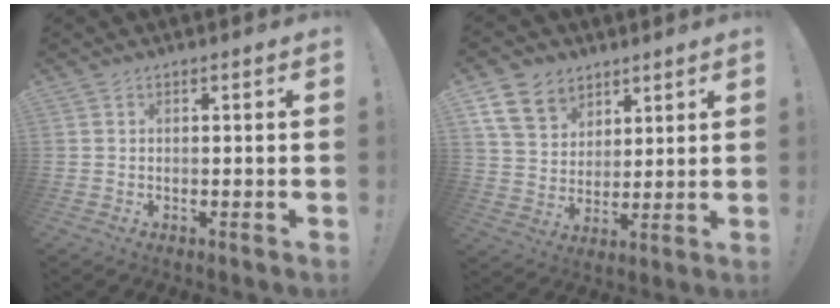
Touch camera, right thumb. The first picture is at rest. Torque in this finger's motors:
{"motor_torque": [0.14, 0.15, 0.12, 0.04, 0.00]}